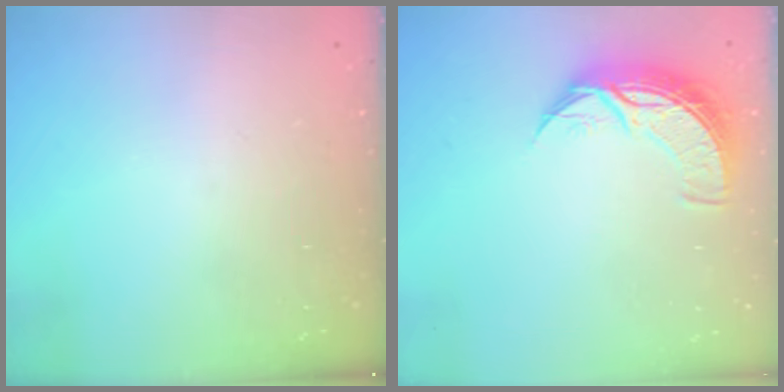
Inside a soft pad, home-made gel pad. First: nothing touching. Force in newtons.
{"total": 9.0, "press": 9.0, "slide": 0.6}